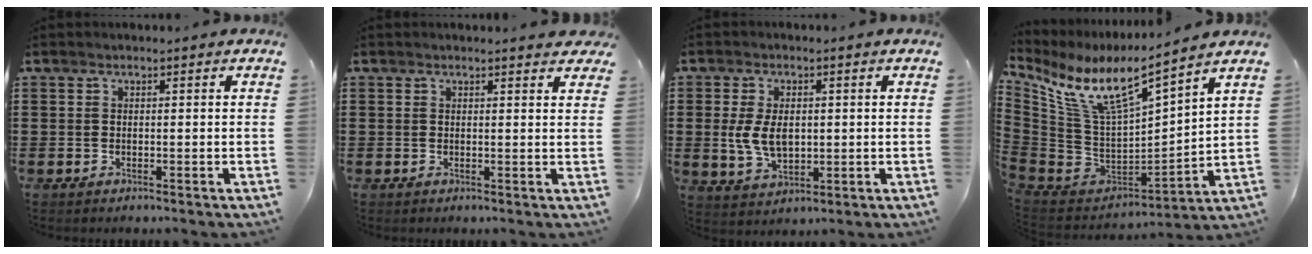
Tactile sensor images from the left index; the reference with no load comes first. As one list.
[{"total": 1.4, "force": [1.3, 0.1, 0.5], "torque": [-0.005, -0.002, 0.025]}, {"total": 6.3, "force": [0.5, 3.8, 5.0], "torque": [-0.112, 0.001, 0.002]}, {"total": 11.2, "force": [7.2, 2.2, 8.4], "torque": [-0.193, -0.055, 0.119]}]